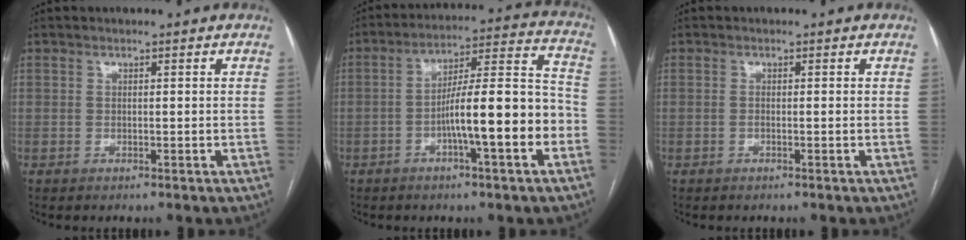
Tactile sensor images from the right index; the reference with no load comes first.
{"total": 14.0, "force": [-4.5, 1.1, 13.2], "torque": [-0.206, 0.022, -0.069]}
{"total": 0.5, "force": [-0.1, 0.0, 0.5], "torque": [-0.009, 0.000, 0.000]}